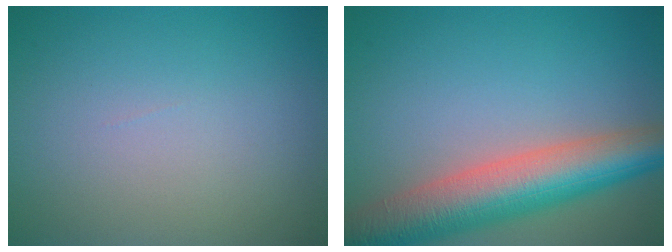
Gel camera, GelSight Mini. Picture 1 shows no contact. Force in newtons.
{"total": 9.0, "press": 9.0, "slide": 0.5}